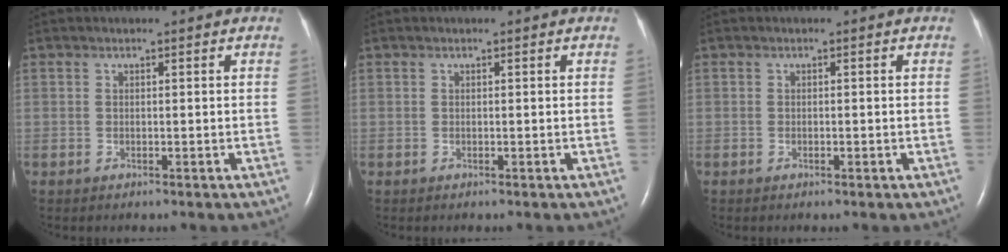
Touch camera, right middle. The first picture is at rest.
{"total": 0.0}
{"total": 0.6, "force": [-0.3, 0.1, 0.5], "torque": [-0.013, -0.001, -0.003]}